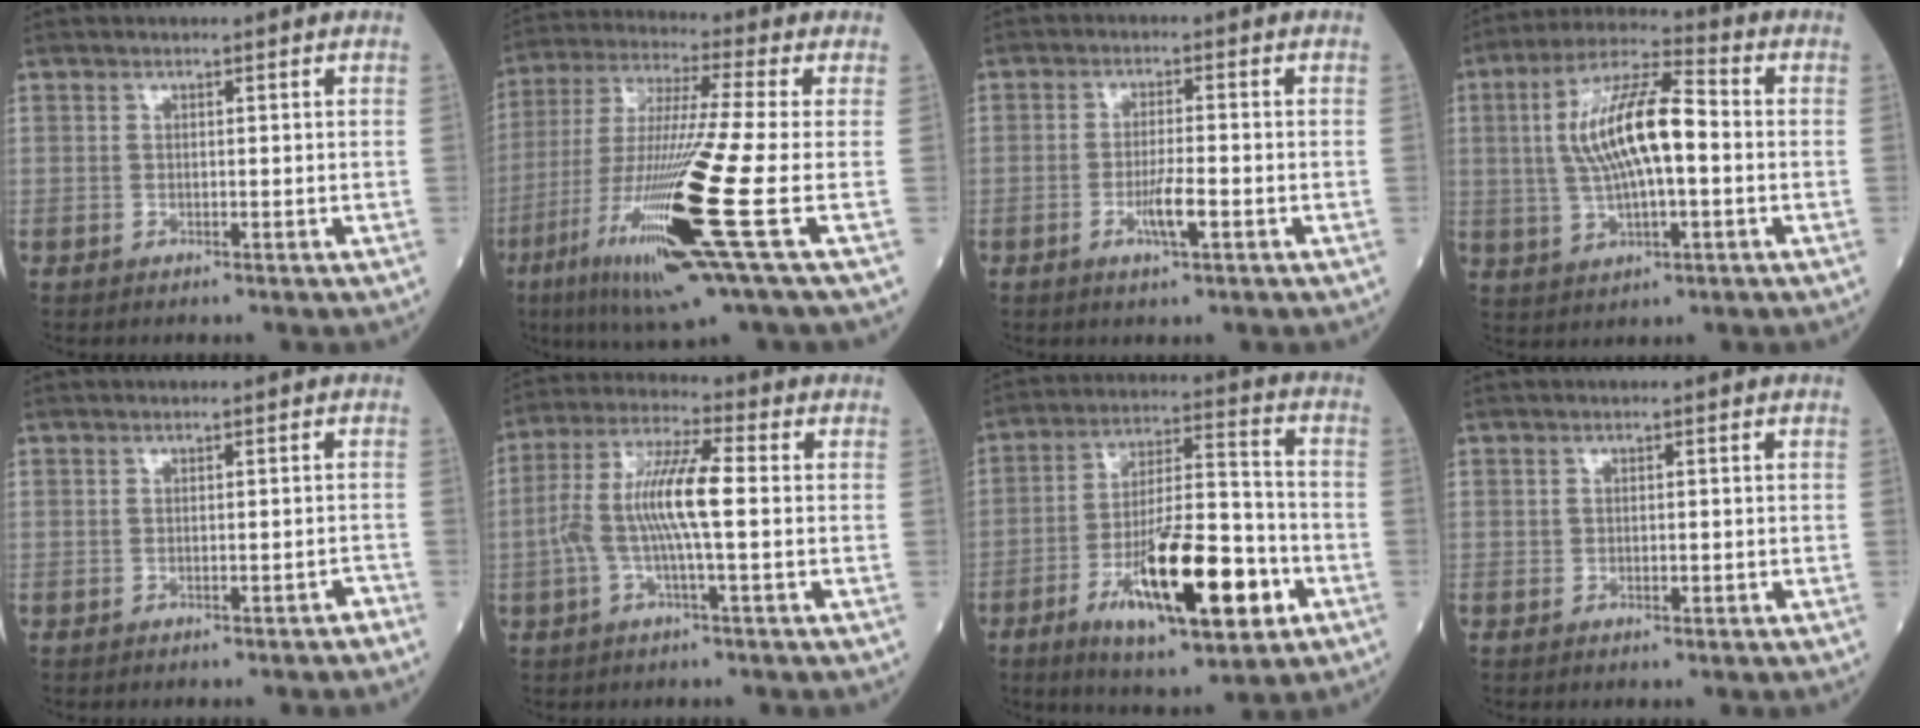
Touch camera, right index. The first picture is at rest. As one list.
[{"total": 20.0, "force": [-6.9, -0.8, 18.8], "torque": [-0.380, -0.043, -0.138]}, {"total": 4.4, "force": [-1.6, 0.5, 4.0], "torque": [-0.072, -0.004, -0.030]}, {"total": 13.0, "force": [0.5, 3.5, 12.5], "torque": [-0.247, 0.021, 0.009]}, {"total": 1.0, "force": [-0.8, 0.2, 0.6], "torque": [-0.005, 0.006, -0.008]}, {"total": 10.6, "force": [-0.7, 1.3, 10.5], "torque": [-0.214, 0.018, -0.022]}, {"total": 18.7, "force": [-7.4, 4.6, 16.6], "torque": [-0.287, -0.009, -0.113]}, {"total": 1.1, "force": [-0.3, 0.7, 0.9], "torque": [-0.010, -0.001, -0.003]}]